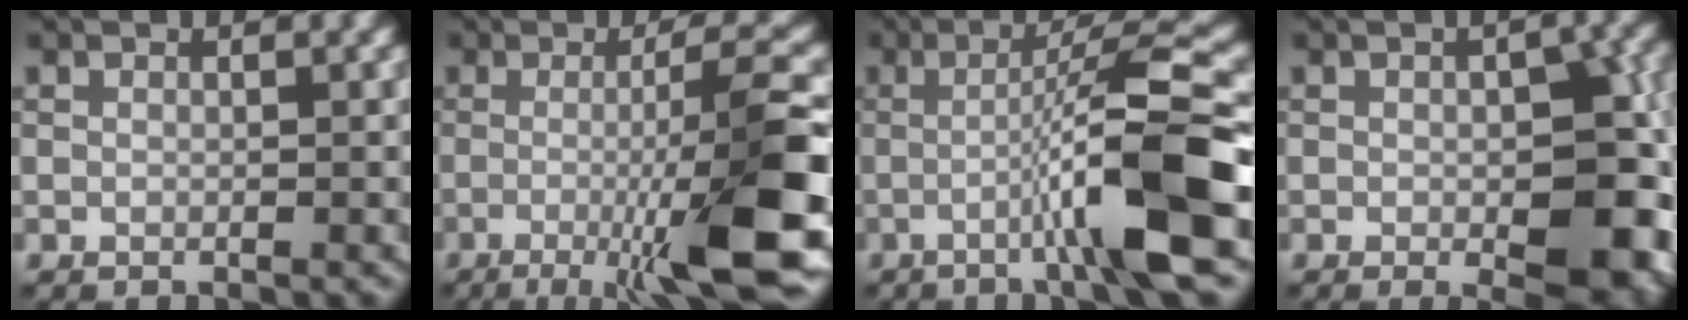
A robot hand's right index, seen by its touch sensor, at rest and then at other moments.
{"total": 11.8, "force": [-3.1, 1.7, 11.3], "torque": [-0.149, 0.008, -0.055]}
{"total": 9.4, "force": [-2.2, 0.8, 9.1], "torque": [-0.131, 0.016, -0.044]}
{"total": 9.9, "force": [-2.1, 4.4, 8.6], "torque": [-0.105, -0.007, -0.022]}